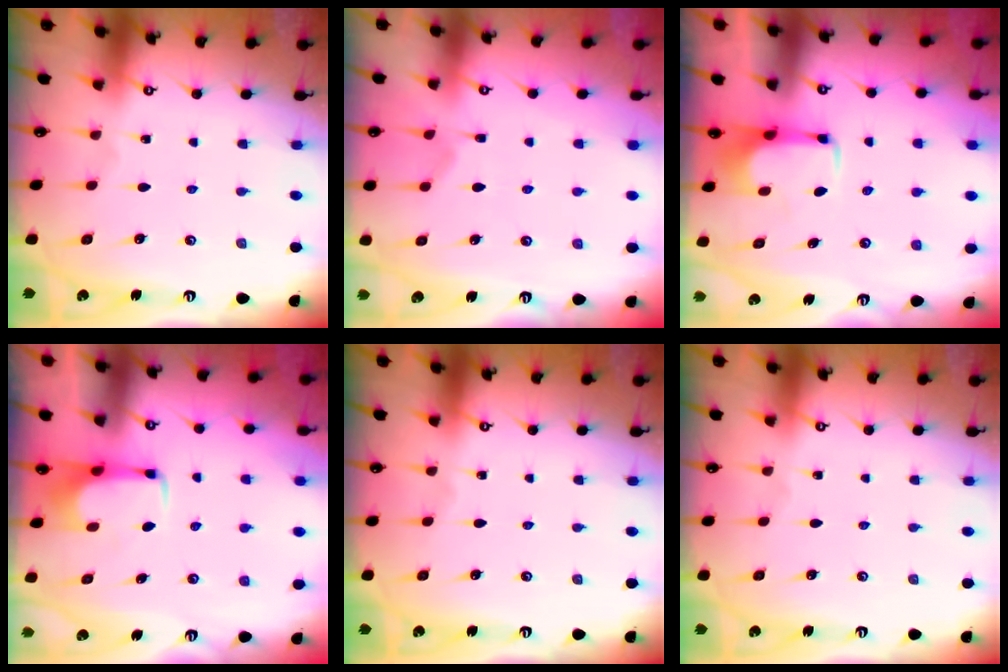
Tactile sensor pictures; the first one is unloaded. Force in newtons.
{"total": 2.3, "press": 1.9, "slide": 1.3}
{"total": 2.0, "press": 2.0, "slide": 0.4}
{"total": 1.6, "press": 1.5, "slide": 0.5}
{"total": 0.0}
{"total": 0.0}